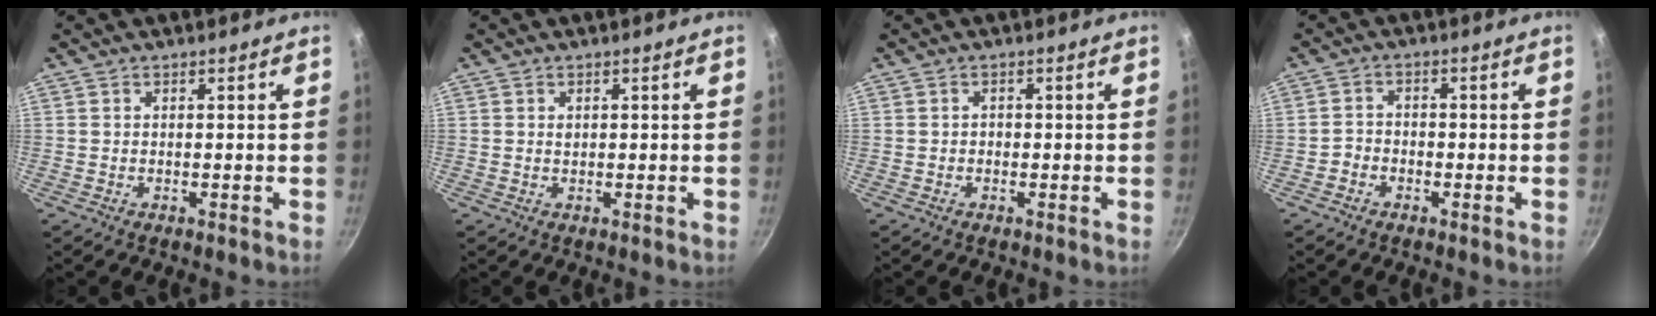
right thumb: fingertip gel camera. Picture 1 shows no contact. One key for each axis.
{"total": 0.7, "fx": 0.2, "fy": 0.5, "fz": 0.4, "tx": -0.003, "ty": 0.000, "tz": 0.003}
{"total": 0.7, "fx": -0.2, "fy": 0.6, "fz": 0.2, "tx": -0.003, "ty": 0.002, "tz": -0.004}
{"total": 2.4, "fx": -1.5, "fy": 1.7, "fz": 0.7, "tx": -0.005, "ty": 0.020, "tz": -0.030}